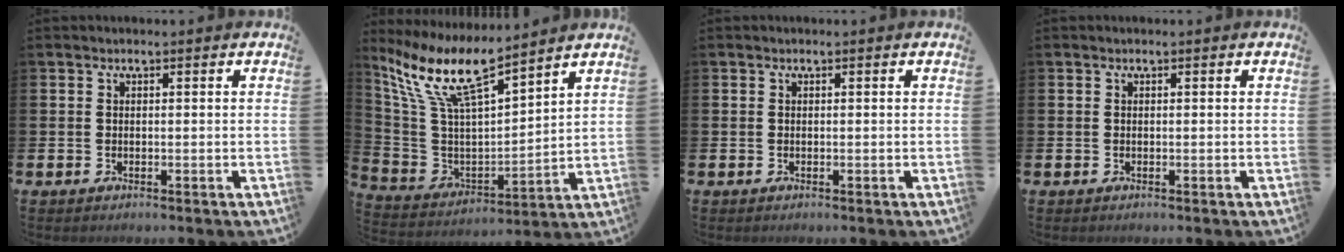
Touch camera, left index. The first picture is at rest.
{"total": 10.5, "force": [8.6, 2.1, 5.8], "torque": [-0.149, -0.046, 0.147]}
{"total": 0.0}
{"total": 0.0}